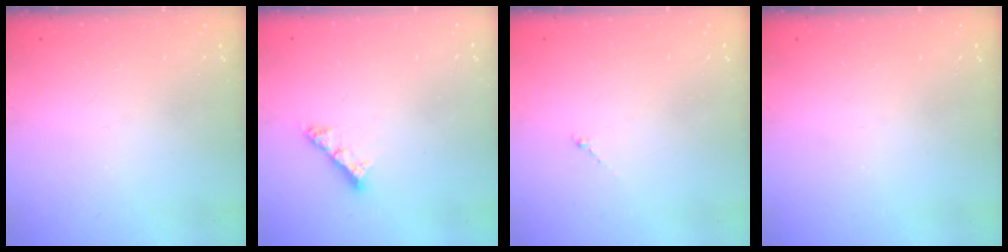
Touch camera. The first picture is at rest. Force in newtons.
{"total": 5.3, "press": 5.3, "slide": 0.6}
{"total": 0.7, "press": 0.6, "slide": 0.4}
{"total": 0.0}